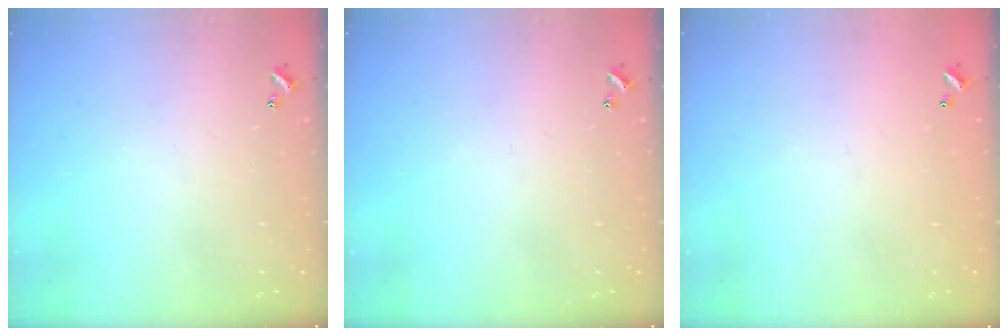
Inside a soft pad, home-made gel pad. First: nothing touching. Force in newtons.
{"total": 0.0}
{"total": 2.7, "press": 2.7, "slide": 0.1}